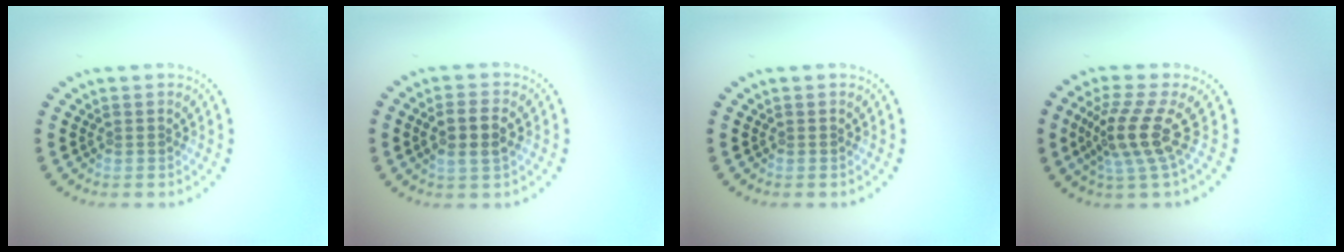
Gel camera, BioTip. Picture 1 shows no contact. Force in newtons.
{"total": 2.9, "press": 2.7, "slide": 0.8}
{"total": 0.0}
{"total": 4.2, "press": 3.0, "slide": 3.0}